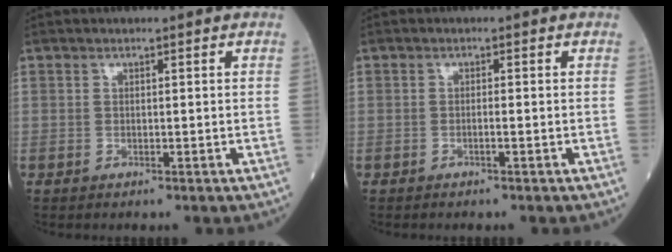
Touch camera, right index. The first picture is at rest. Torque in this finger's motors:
{"motor_torque": [-0.05, 0.01, -0.03, -0.01]}